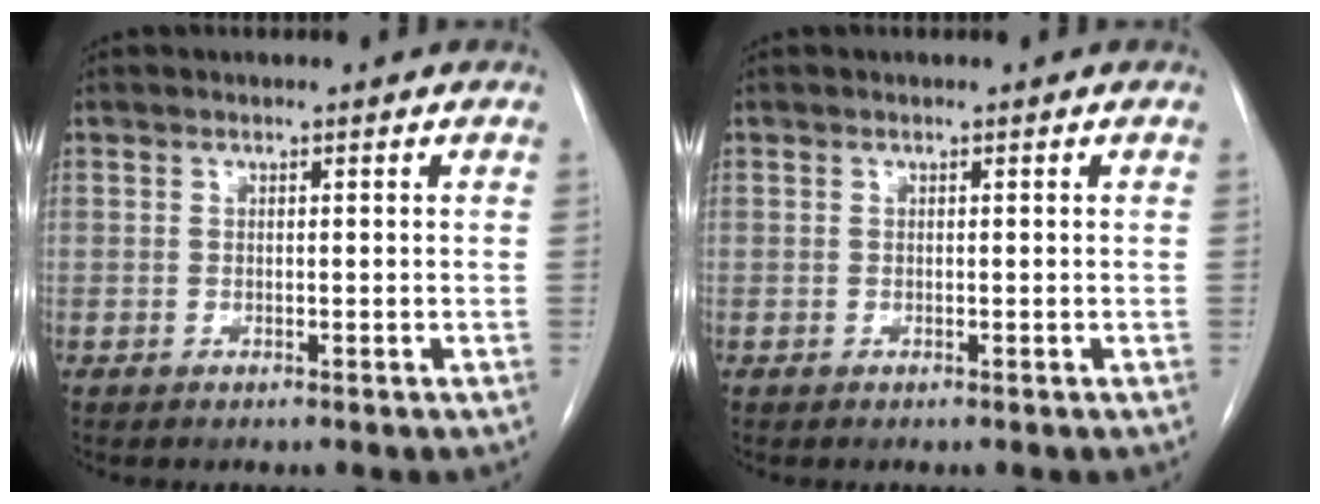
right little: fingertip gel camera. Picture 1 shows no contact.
{"total": 0.0}